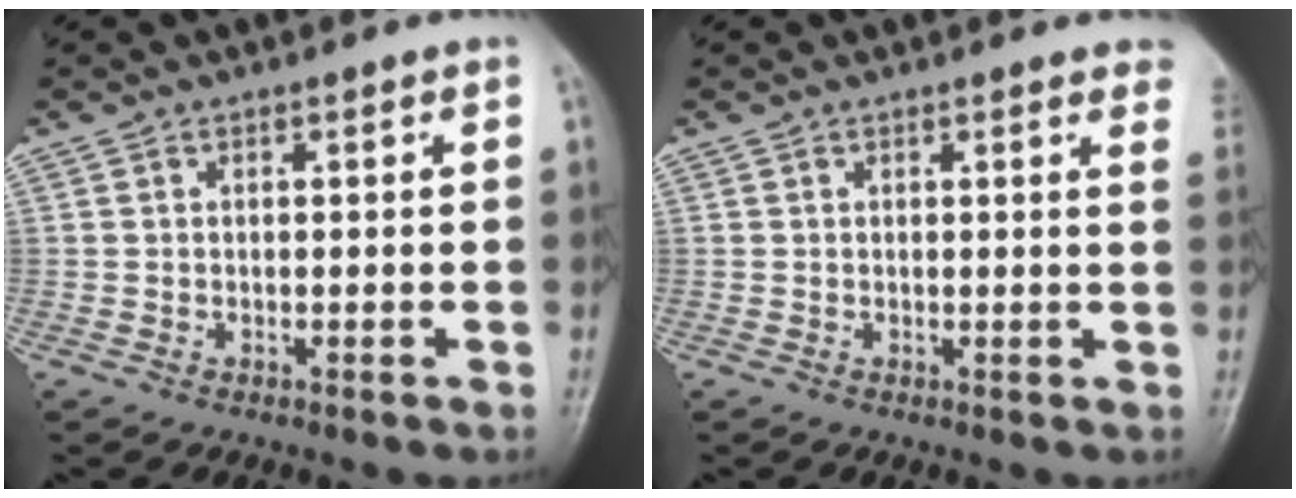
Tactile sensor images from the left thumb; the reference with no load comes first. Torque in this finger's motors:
{"motor_torque": [1.02, 0.57, 0.99, -0.47, 0.00]}